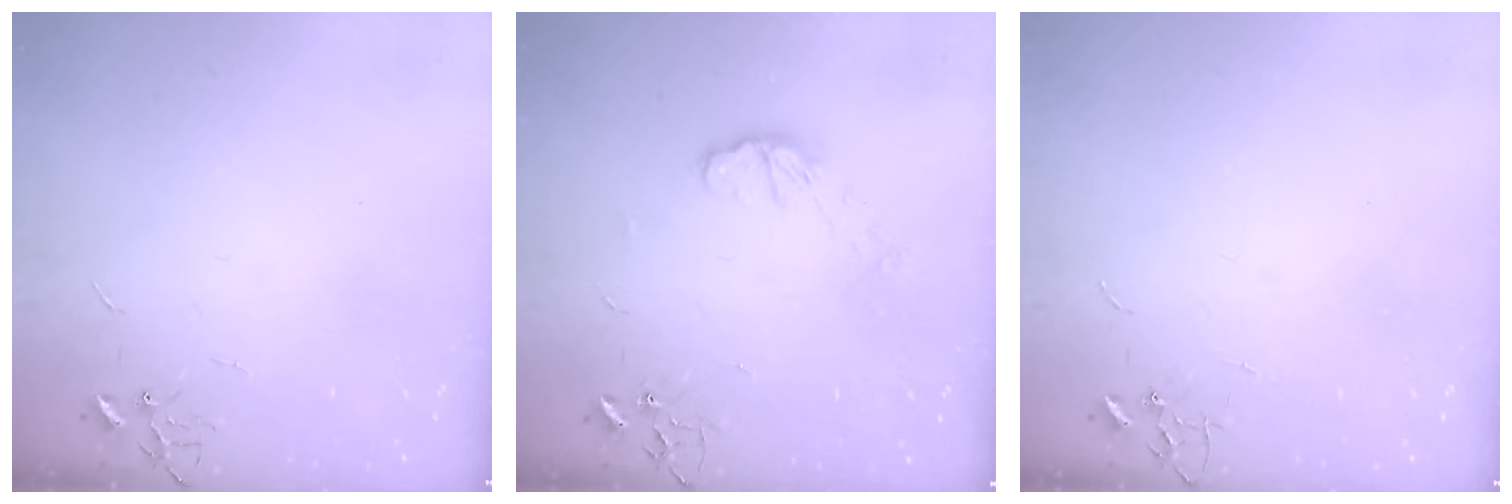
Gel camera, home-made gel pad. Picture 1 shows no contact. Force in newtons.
{"total": 6.3, "press": 6.3, "slide": 0.5}
{"total": 0.0}